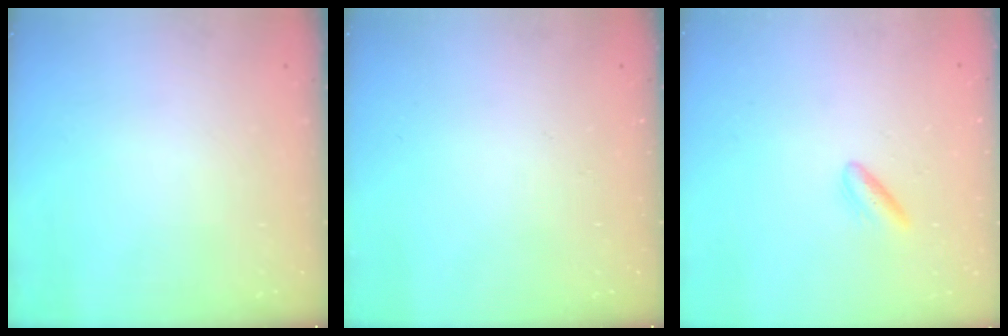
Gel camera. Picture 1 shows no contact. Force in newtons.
{"total": 0.0}
{"total": 3.3, "press": 3.0, "slide": 1.5}